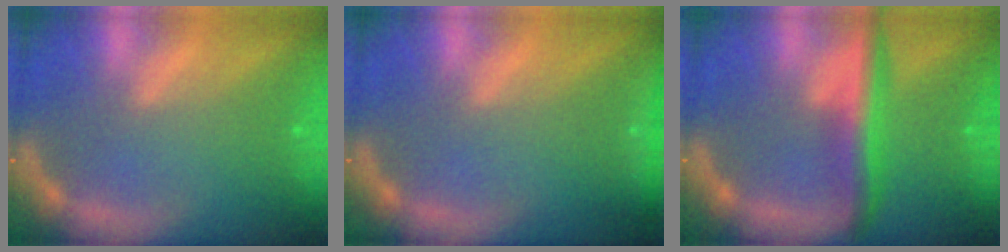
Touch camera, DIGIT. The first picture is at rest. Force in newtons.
{"total": 2.4}
{"total": 5.0}